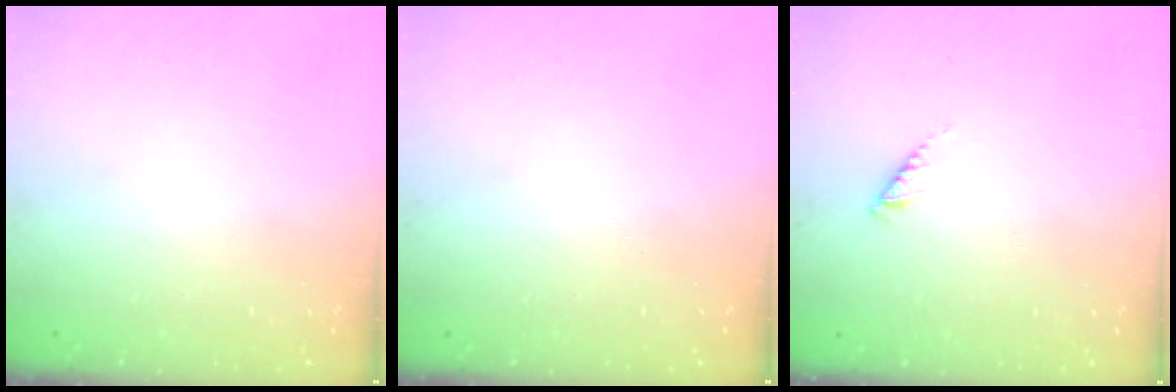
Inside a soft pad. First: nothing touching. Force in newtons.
{"total": 0.0}
{"total": 2.3, "press": 2.3, "slide": 0.3}